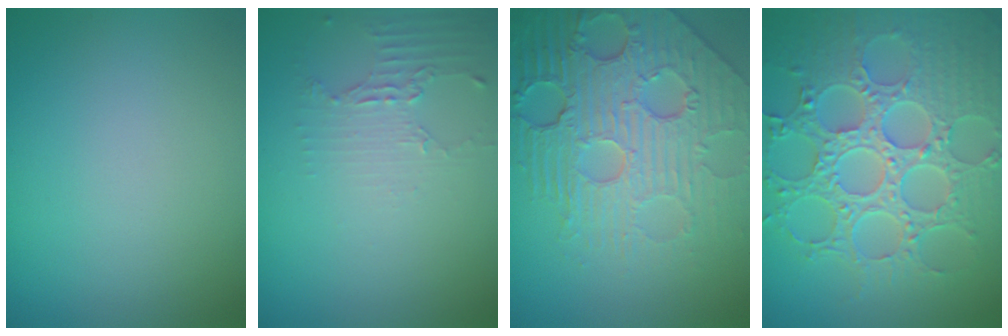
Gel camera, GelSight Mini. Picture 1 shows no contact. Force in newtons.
{"total": 1.9, "press": 1.4, "slide": 1.3}
{"total": 7.8, "press": 5.6, "slide": 5.4}
{"total": 8.7, "press": 6.5, "slide": 5.8}